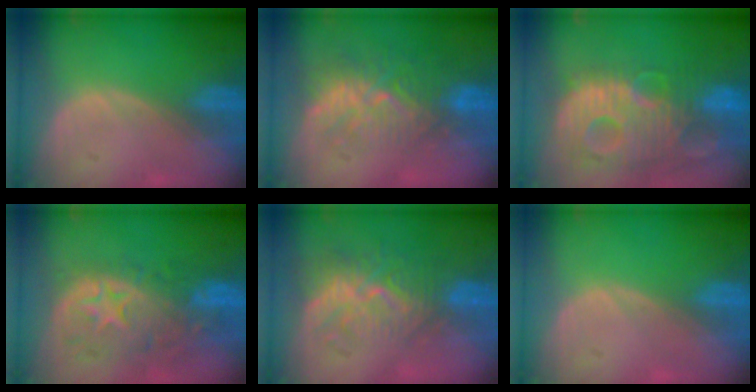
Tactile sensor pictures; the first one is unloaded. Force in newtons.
{"total": 9.1, "press": 8.4, "slide": 3.5}
{"total": 13.9, "press": 12.0, "slide": 7.1}
{"total": 11.0, "press": 9.8, "slide": 5.1}
{"total": 9.6, "press": 8.5, "slide": 4.5}
{"total": 0.0}